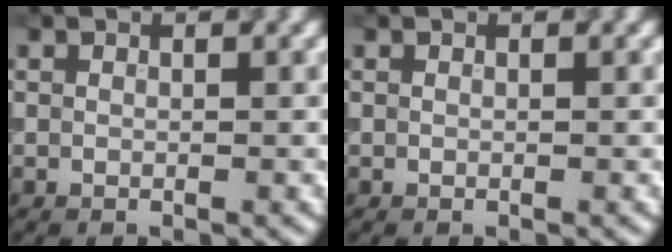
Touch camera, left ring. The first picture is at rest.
{"total": 0.0}